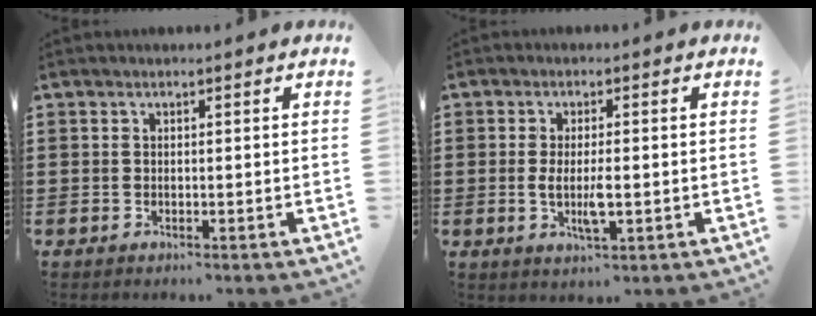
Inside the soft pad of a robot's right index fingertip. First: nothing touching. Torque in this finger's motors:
{"motor_torque": [1.53, 0.61, 0.34, 0.09]}